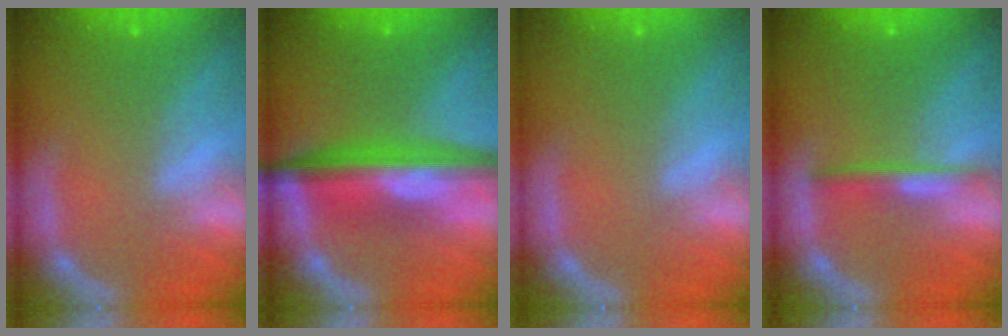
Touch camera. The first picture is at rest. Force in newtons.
{"total": 8.6}
{"total": 0.0}
{"total": 2.4}